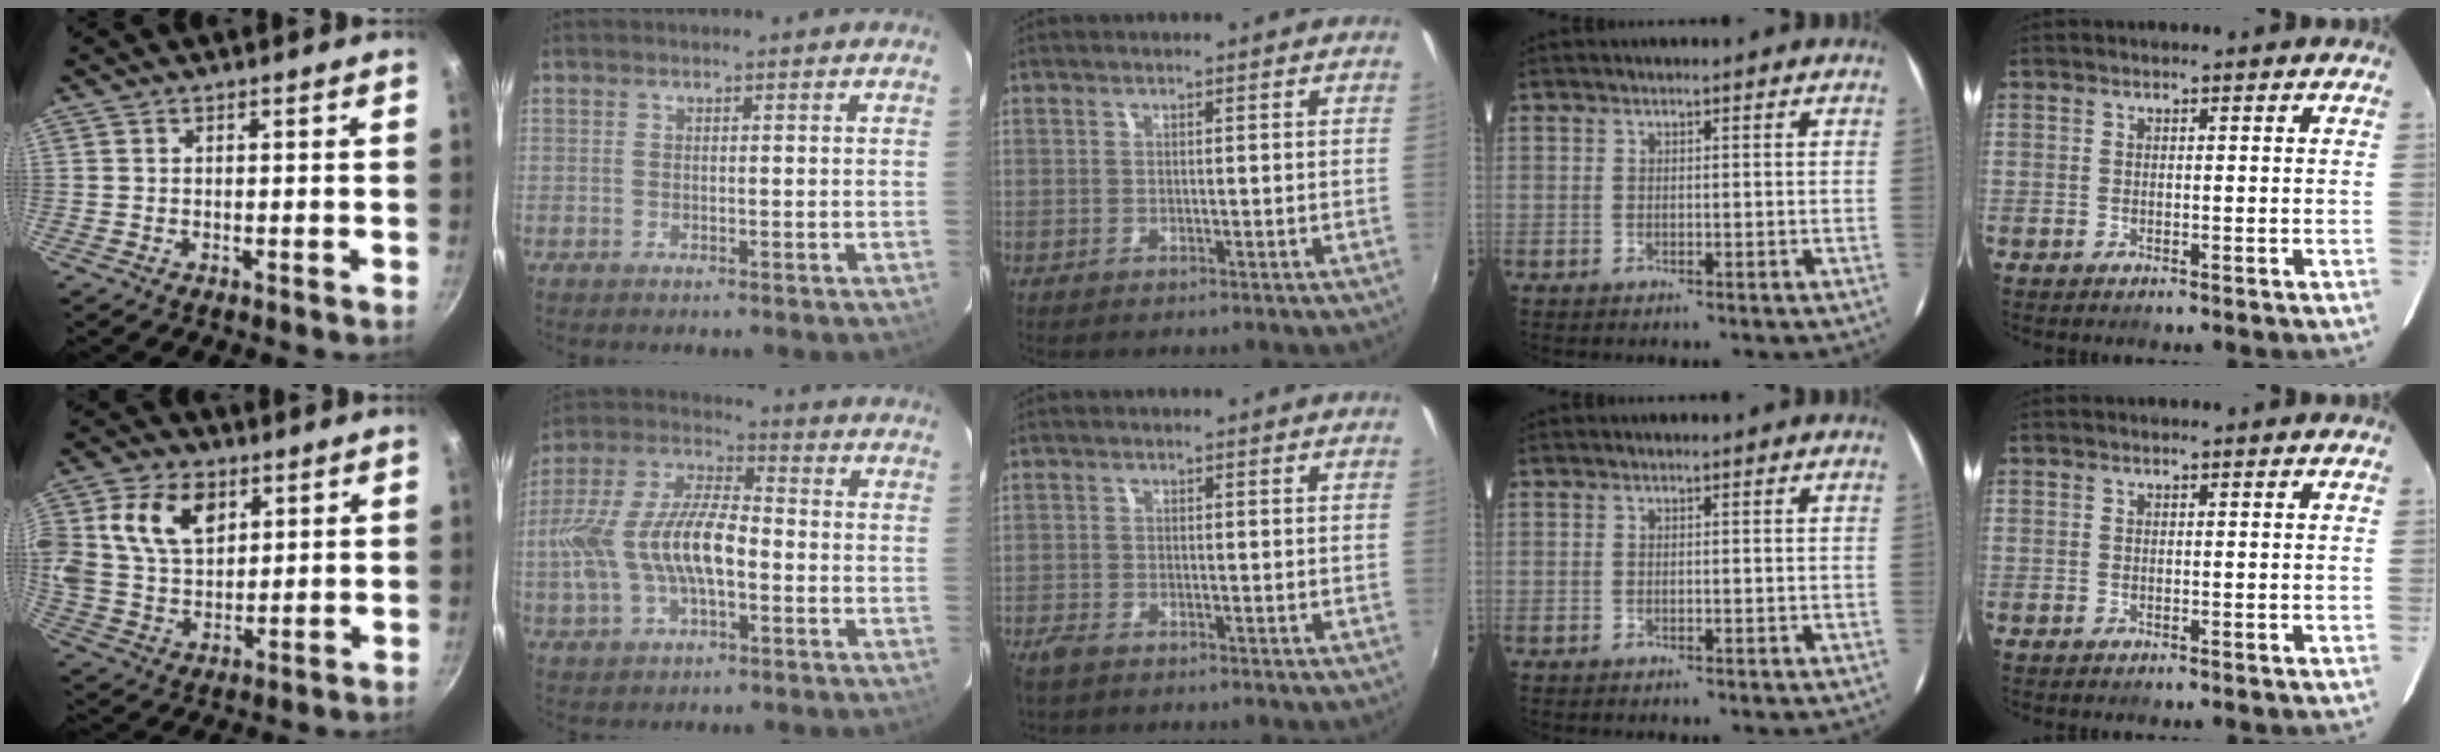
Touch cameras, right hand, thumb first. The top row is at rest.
{"thumb": {"total": 15.5, "force": [5.4, 10.6, 9.8], "torque": [-0.178, 0.002, 0.099]}, "index": {"total": 16.0, "force": [-3.1, 7.7, 13.7], "torque": [-0.288, 0.010, -0.057]}, "middle": {"total": 2.8, "force": [-2.2, 1.3, 1.1], "torque": [-0.031, -0.007, -0.046]}}